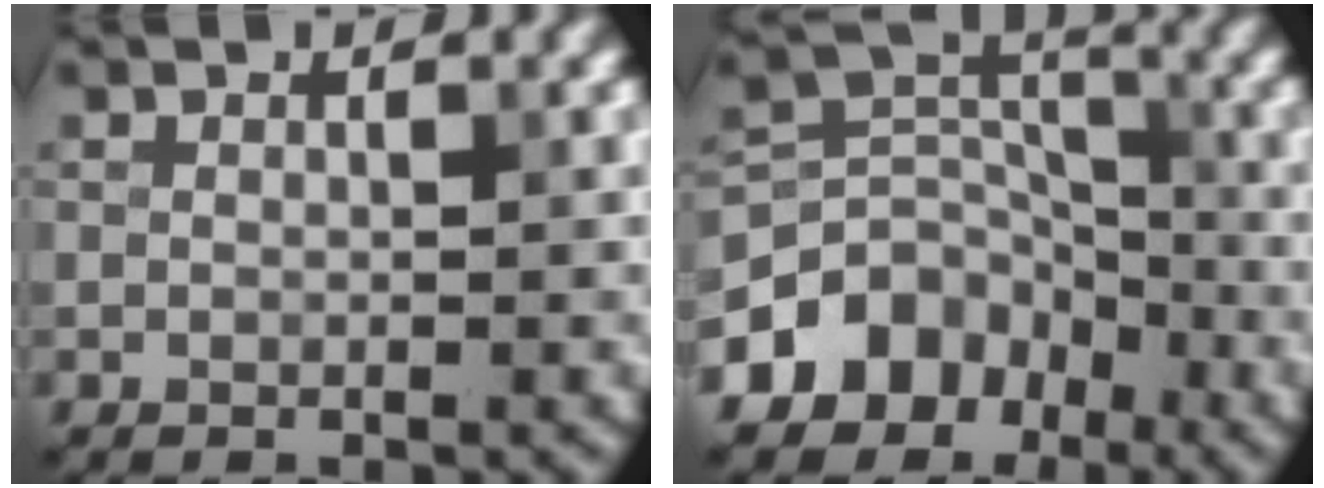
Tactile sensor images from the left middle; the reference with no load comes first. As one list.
[{"total": 7.2, "force": [-4.1, 5.3, 2.5], "torque": [-0.032, 0.012, -0.087]}]